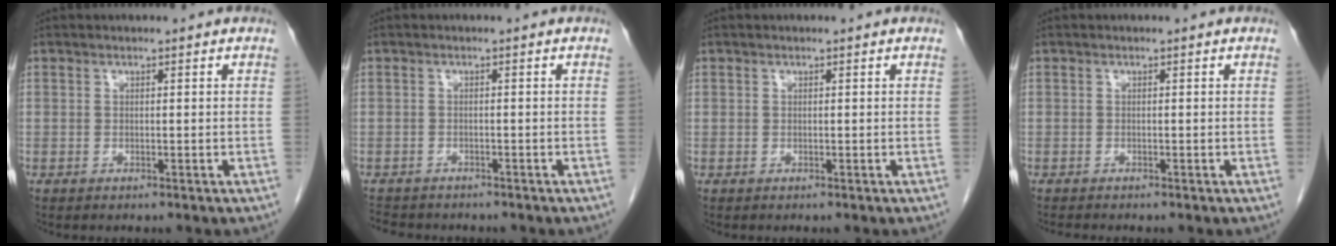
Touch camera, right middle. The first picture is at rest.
{"total": 5.3, "force": [-4.7, 2.0, 1.3], "torque": [-0.020, -0.006, -0.070]}
{"total": 0.0}
{"total": 1.1, "force": [-1.1, -0.1, 0.3], "torque": [-0.009, -0.003, -0.019]}